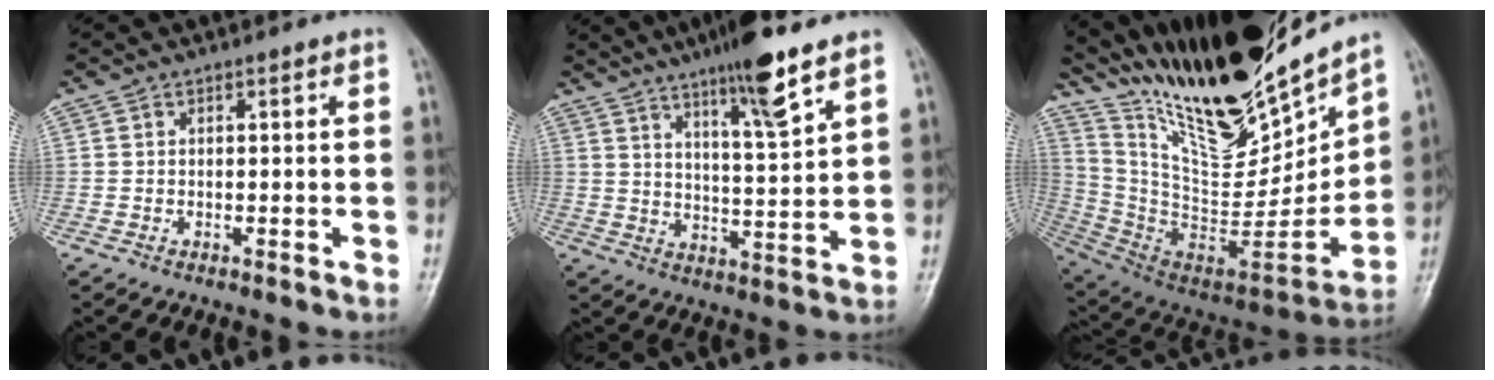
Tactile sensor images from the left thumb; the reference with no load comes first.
{"total": 11.5, "force": [7.7, 1.1, 8.5], "torque": [-0.136, -0.044, 0.129]}
{"total": 28.5, "force": [23.5, 6.9, 14.5], "torque": [-0.208, -0.119, 0.406]}